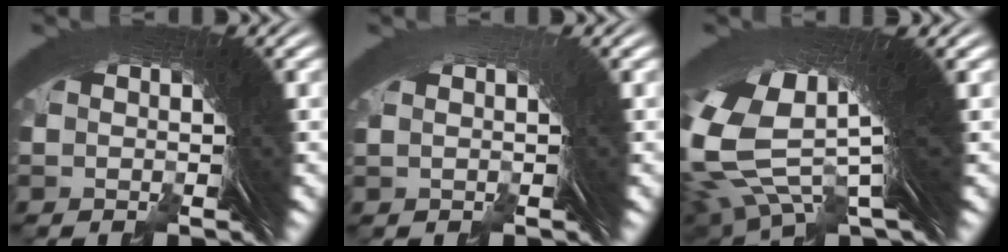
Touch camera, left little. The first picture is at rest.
{"total": 1.3, "force": [-0.4, -1.2, -0.3], "torque": [0.014, 0.013, -0.004]}
{"total": 13.5, "force": [4.8, 7.2, 10.3], "torque": [-0.228, -0.003, 0.078]}